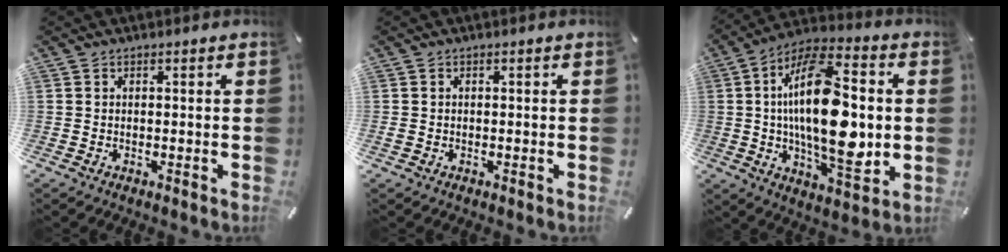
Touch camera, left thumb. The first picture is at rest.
{"total": 0.7, "force": [-0.3, 0.6, 0.4], "torque": [-0.007, 0.003, -0.006]}
{"total": 23.6, "force": [1.4, 10.7, 21.0], "torque": [-0.399, -0.012, 0.016]}